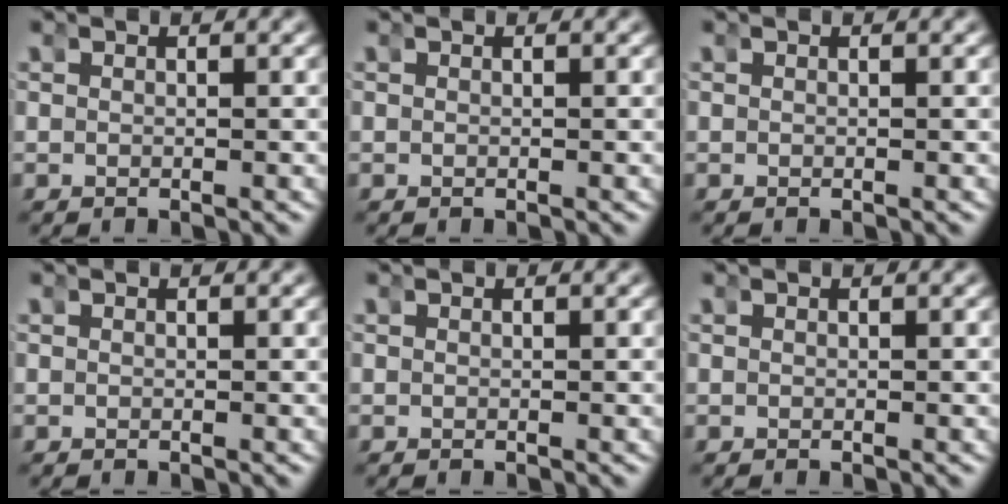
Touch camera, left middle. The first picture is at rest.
{"total": 0.0}
{"total": 0.0}
{"total": 0.0}
{"total": 0.0}
{"total": 0.0}